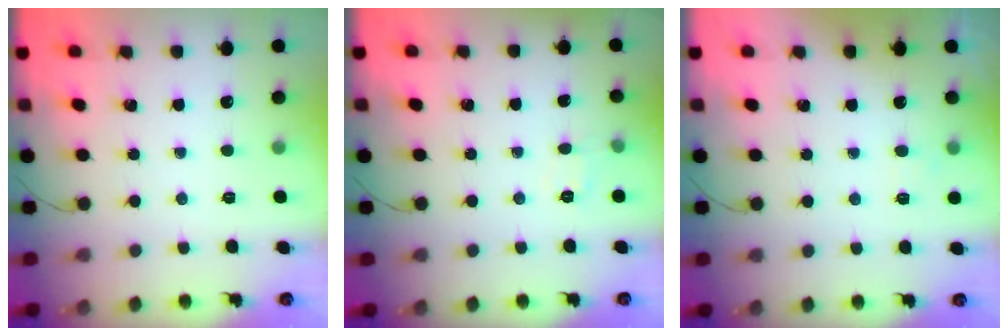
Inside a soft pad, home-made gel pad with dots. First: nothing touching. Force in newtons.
{"total": 5.2, "press": 5.0, "slide": 1.3}
{"total": 3.8, "press": 3.6, "slide": 1.1}